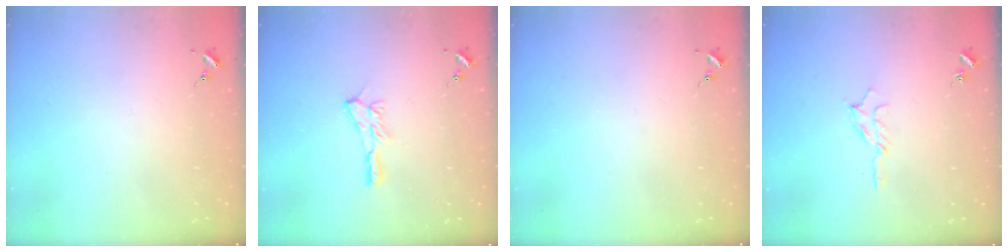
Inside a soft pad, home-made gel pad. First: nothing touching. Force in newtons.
{"total": 8.1, "press": 8.0, "slide": 0.6}
{"total": 0.0}
{"total": 5.2, "press": 5.2, "slide": 0.6}